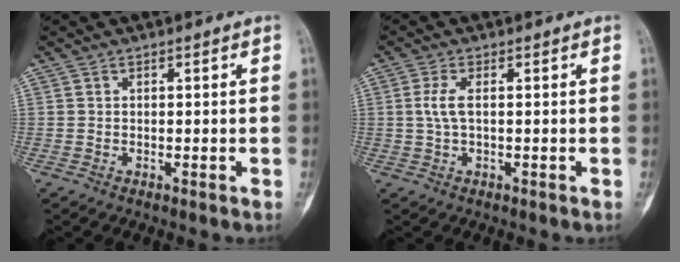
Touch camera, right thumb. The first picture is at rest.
{"total": 3.2, "force": [0.3, 1.4, 2.9], "torque": [-0.068, 0.001, 0.003]}